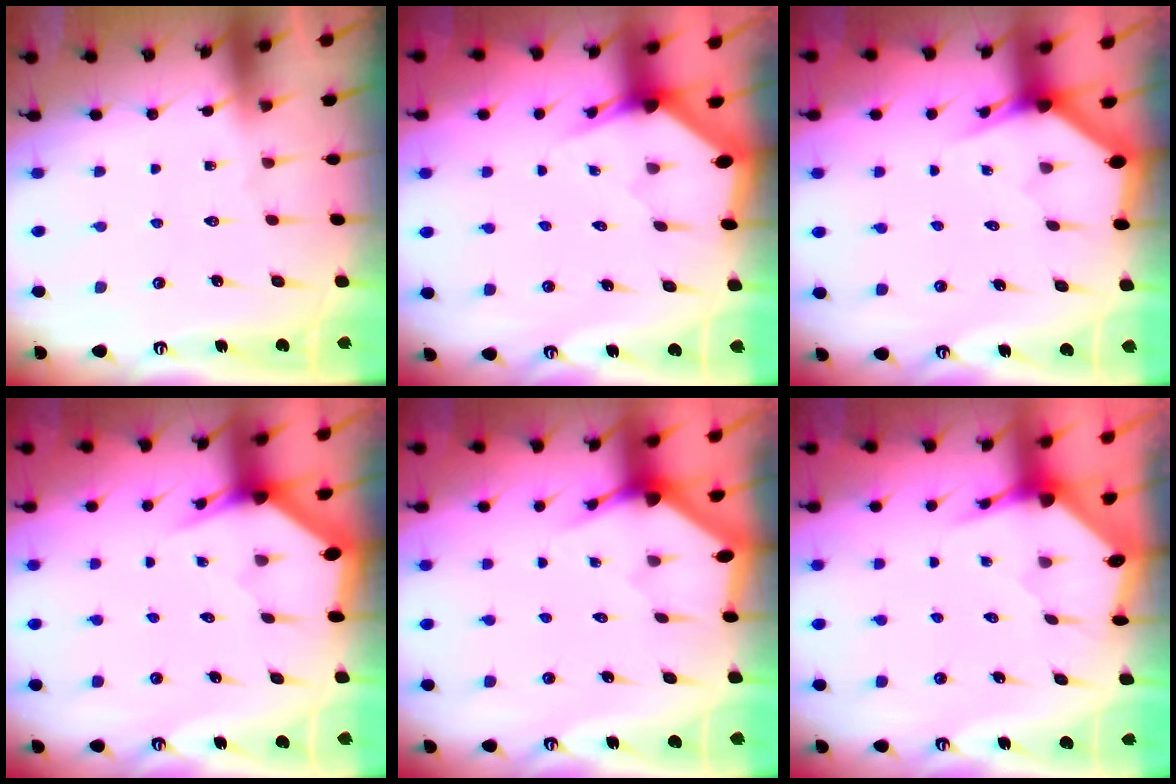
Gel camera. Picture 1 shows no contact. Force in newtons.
{"total": 3.0, "press": 3.0, "slide": 0.2}
{"total": 2.6, "press": 2.6, "slide": 0.1}
{"total": 3.0, "press": 3.0, "slide": 0.1}
{"total": 3.1, "press": 3.1, "slide": 0.2}
{"total": 3.5, "press": 3.4, "slide": 0.5}